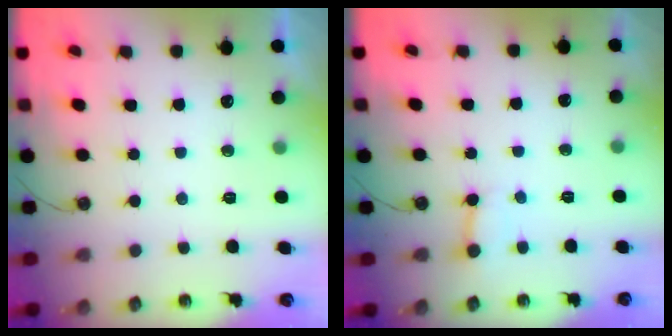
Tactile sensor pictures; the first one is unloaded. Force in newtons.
{"total": 2.9, "press": 2.9, "slide": 0.4}